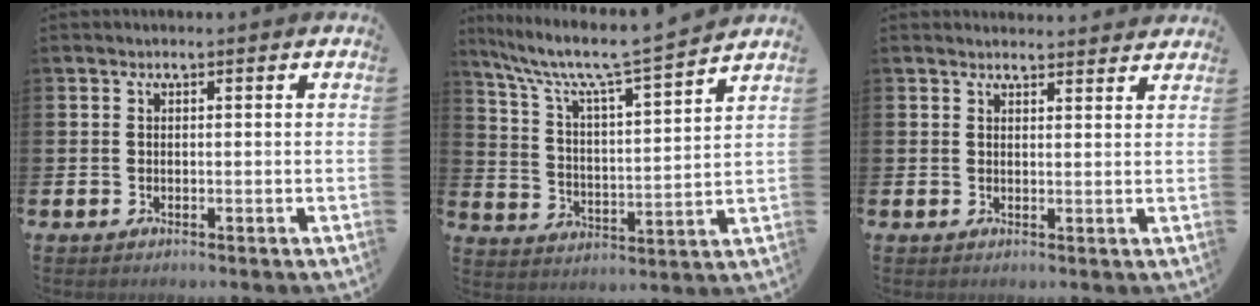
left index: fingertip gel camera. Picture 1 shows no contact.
{"total": 8.3, "force": [7.6, 0.3, 3.5], "torque": [-0.101, -0.058, 0.124]}
{"total": 2.4, "force": [2.4, 0.3, -0.1], "torque": [0.009, -0.016, 0.041]}